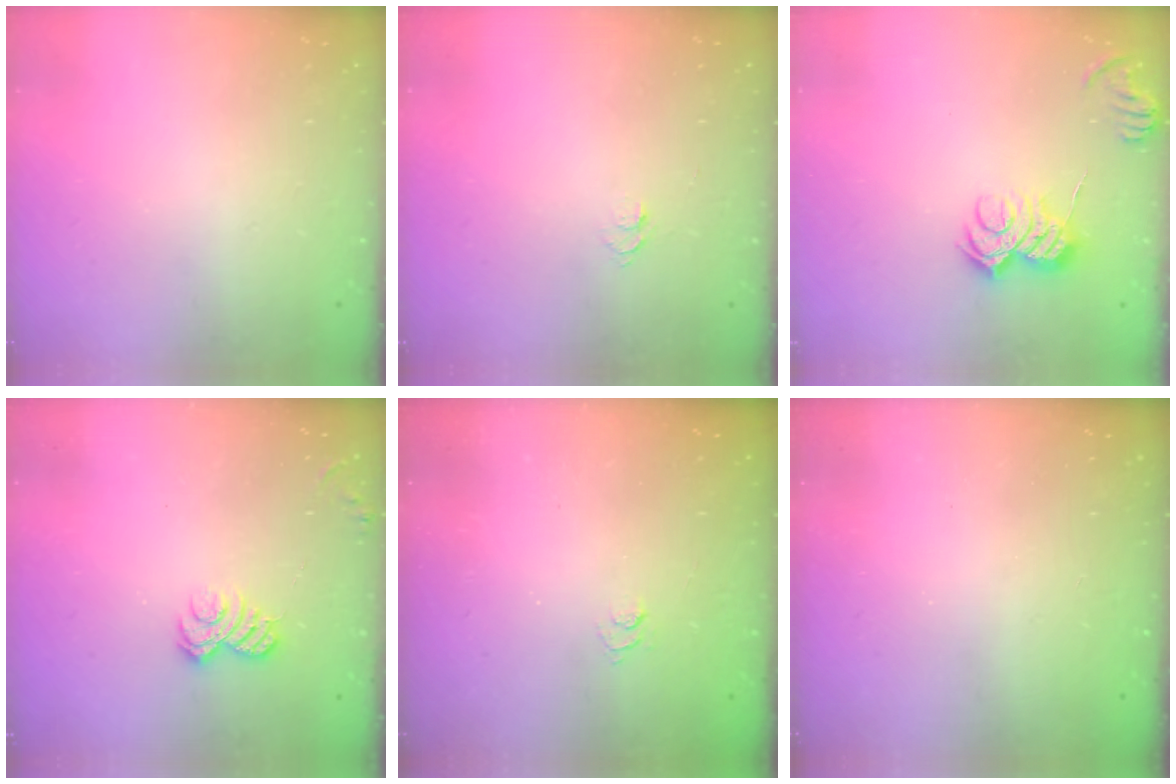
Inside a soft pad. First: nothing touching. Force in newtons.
{"total": 4.7, "press": 4.6, "slide": 0.5}
{"total": 8.3, "press": 8.2, "slide": 0.8}
{"total": 4.7, "press": 4.5, "slide": 1.3}
{"total": 1.9, "press": 1.5, "slide": 1.3}
{"total": 2.3, "press": 2.1, "slide": 0.8}